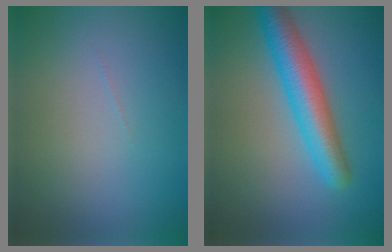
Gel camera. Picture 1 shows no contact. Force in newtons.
{"total": 5.6, "press": 5.6, "slide": 0.1}